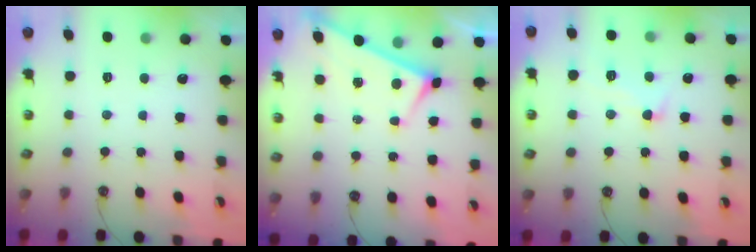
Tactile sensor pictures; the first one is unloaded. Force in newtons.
{"total": 3.0, "press": 3.0, "slide": 0.3}
{"total": 2.2, "press": 2.0, "slide": 1.0}